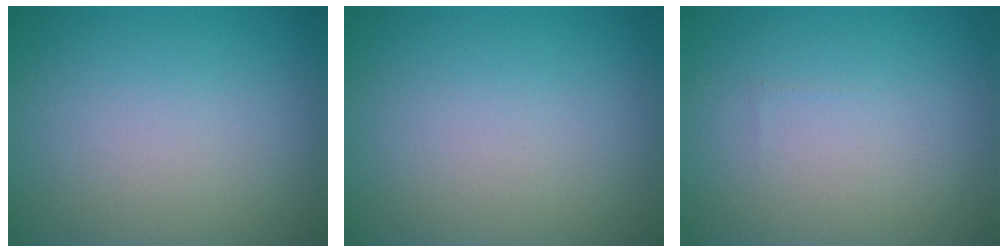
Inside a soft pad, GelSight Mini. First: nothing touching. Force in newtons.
{"total": 0.0}
{"total": 0.0}